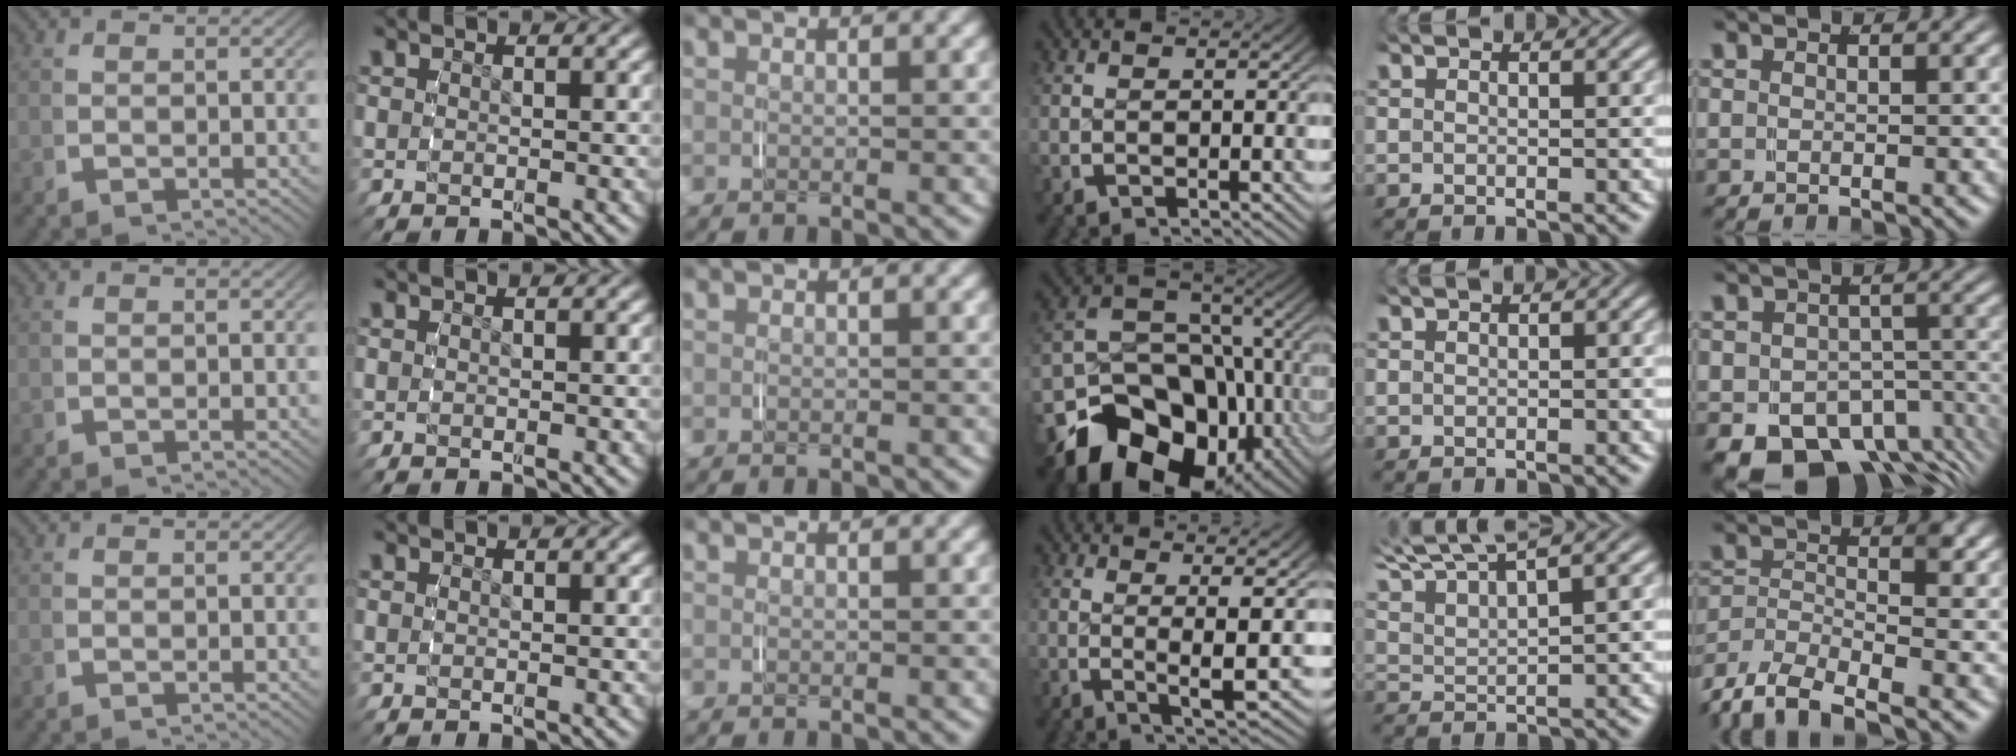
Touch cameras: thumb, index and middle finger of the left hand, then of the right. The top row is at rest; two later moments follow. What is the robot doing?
{"motion": "grasp_and_lifting", "object": "shoes"}